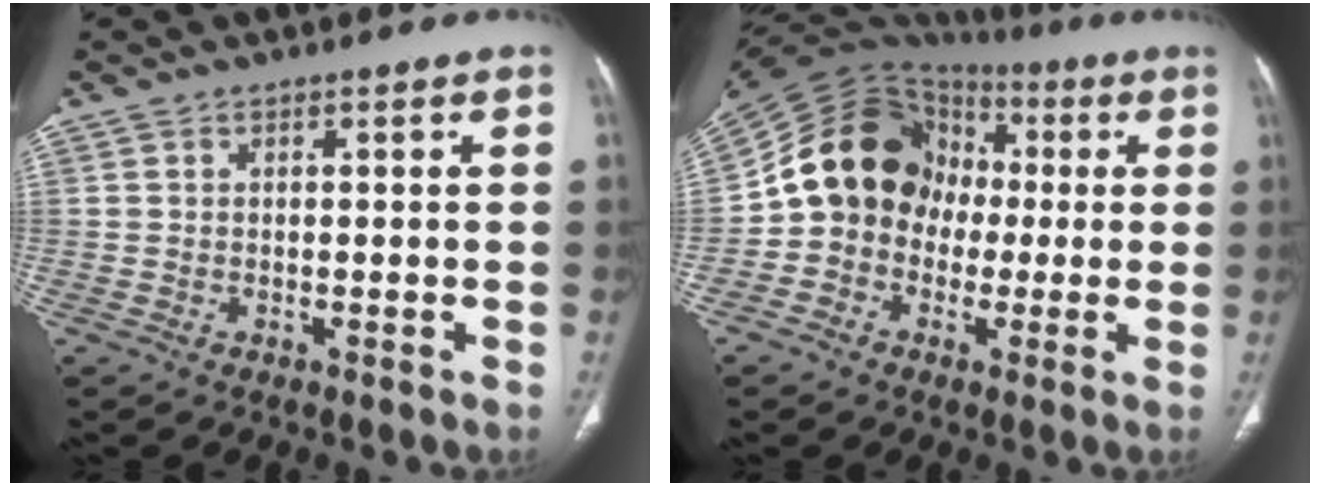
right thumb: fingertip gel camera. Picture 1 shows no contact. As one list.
[{"total": 15.6, "force": [-0.6, 13.5, 7.7], "torque": [-0.102, 0.038, -0.019]}]